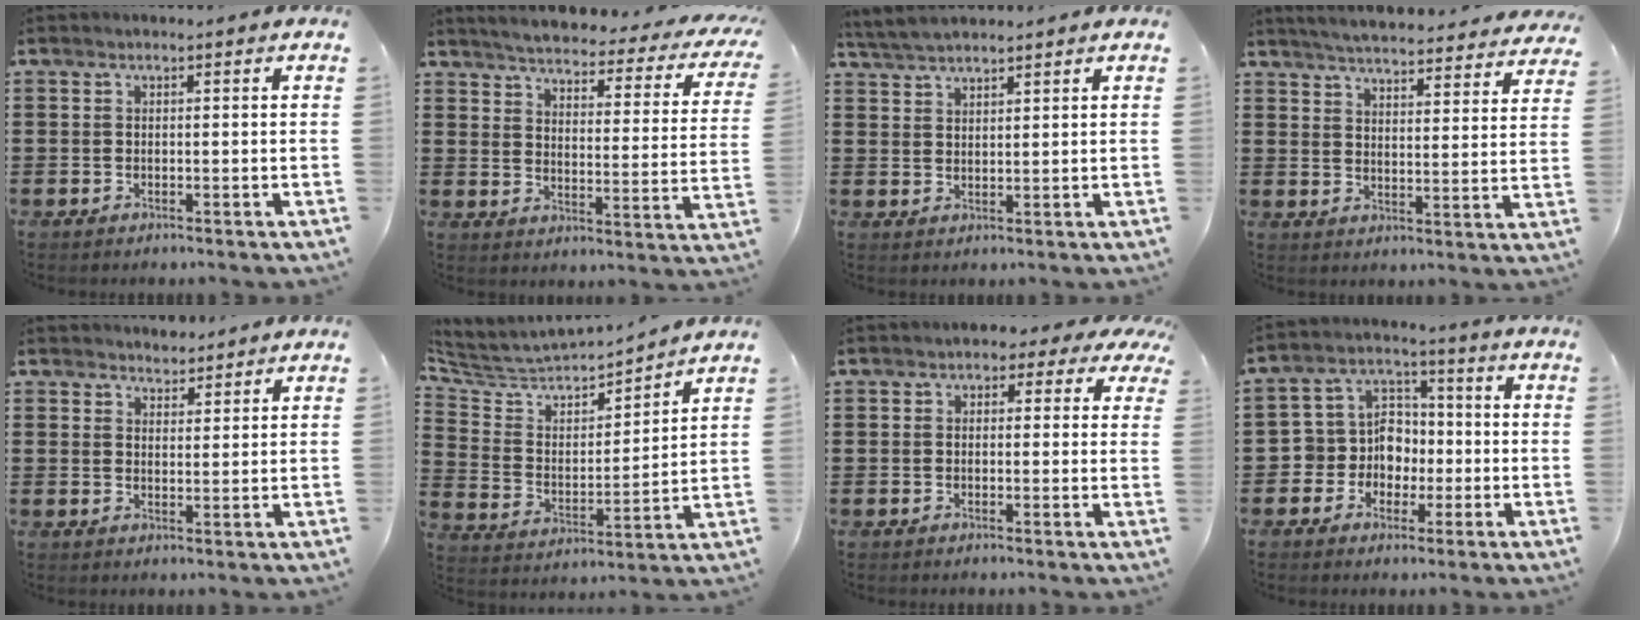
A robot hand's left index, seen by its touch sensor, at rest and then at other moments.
{"total": 3.8, "force": [3.6, -0.2, 1.3], "torque": [-0.046, -0.031, 0.053]}
{"total": 3.3, "force": [3.2, 0.3, 0.8], "torque": [-0.024, -0.003, 0.061]}
{"total": 4.9, "force": [4.8, -0.4, 1.0], "torque": [-0.040, -0.033, 0.081]}
{"total": 2.8, "force": [2.7, 0.7, -0.3], "torque": [0.000, -0.003, 0.052]}
{"total": 4.4, "force": [4.1, 1.5, 0.8], "torque": [-0.048, -0.035, 0.062]}
{"total": 1.9, "force": [0.4, 1.6, 1.1], "torque": [-0.019, 0.008, 0.001]}
{"total": 6.9, "force": [-1.4, 6.6, 1.5], "torque": [-0.070, 0.001, -0.031]}